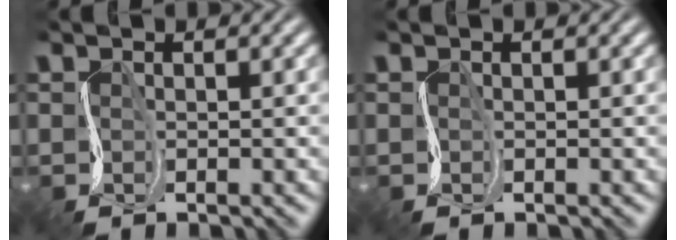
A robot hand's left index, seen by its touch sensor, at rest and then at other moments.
{"total": 0.0}